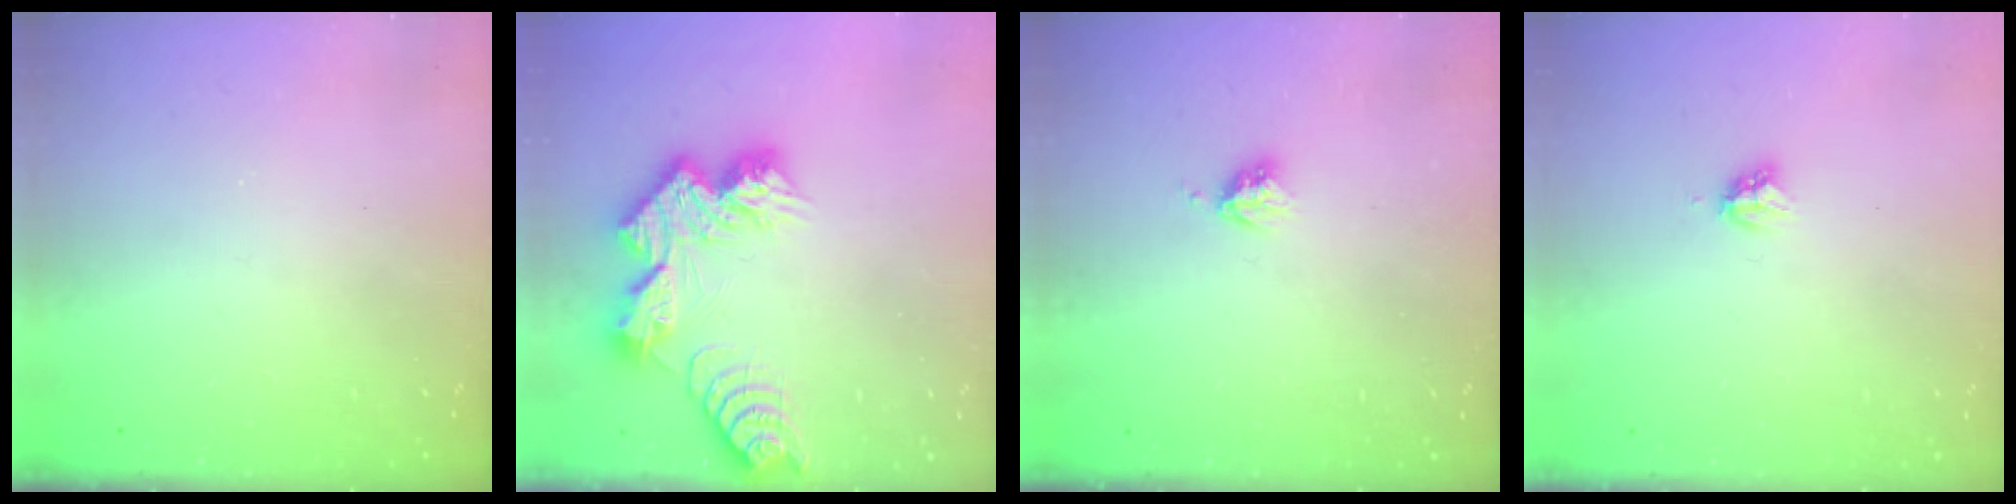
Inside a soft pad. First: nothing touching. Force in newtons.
{"total": 13.3, "press": 13.3, "slide": 1.3}
{"total": 3.4, "press": 3.3, "slide": 0.5}
{"total": 3.3, "press": 3.3, "slide": 0.5}